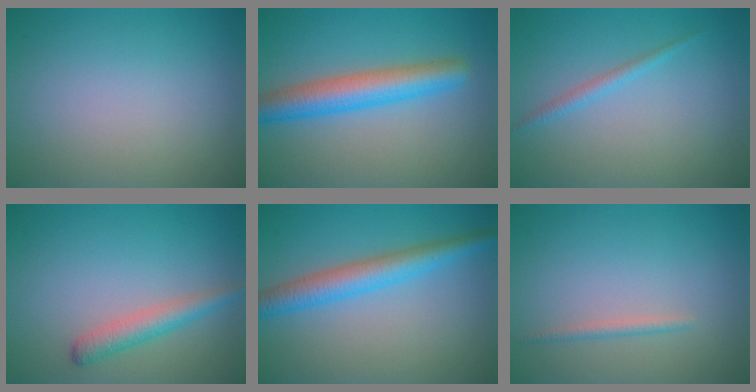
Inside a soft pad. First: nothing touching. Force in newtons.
{"total": 5.3, "press": 5.3, "slide": 0.1}
{"total": 1.2, "press": 1.2, "slide": 0.1}
{"total": 2.6, "press": 2.6, "slide": 0.0}
{"total": 4.3, "press": 4.3, "slide": 0.1}
{"total": 1.0, "press": 1.0, "slide": 0.0}